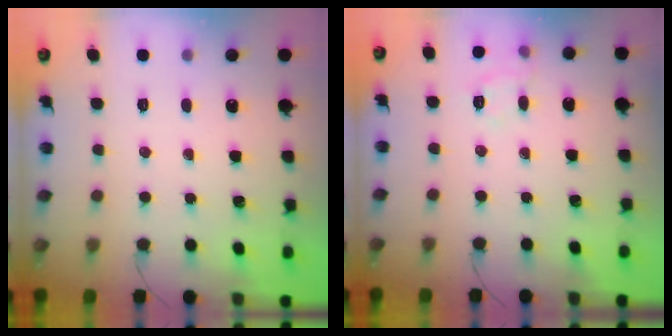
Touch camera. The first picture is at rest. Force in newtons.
{"total": 7.9, "press": 7.8, "slide": 1.0}